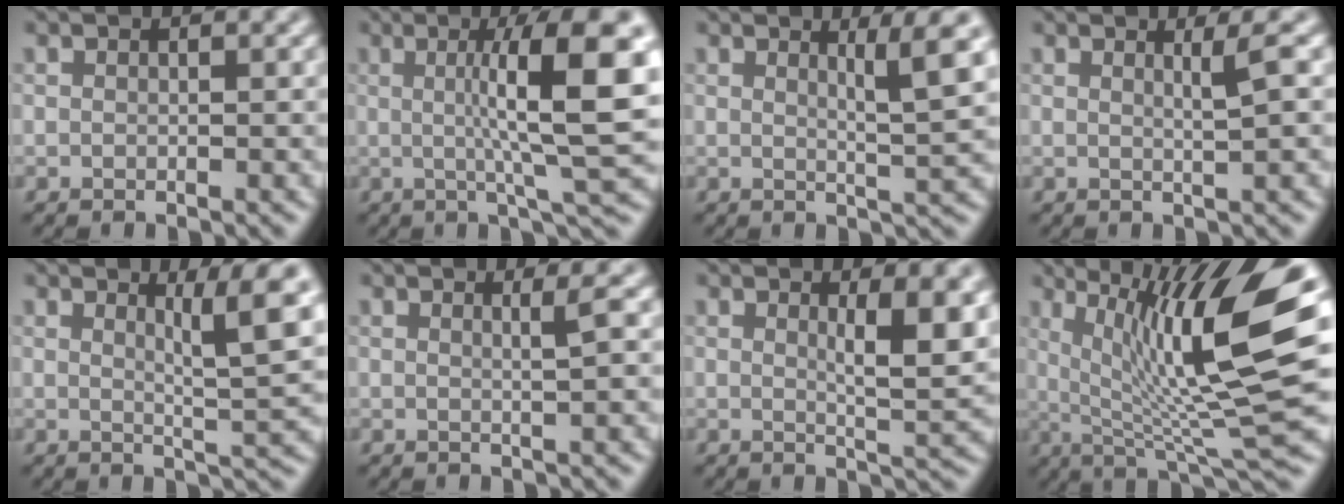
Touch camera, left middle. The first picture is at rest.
{"total": 9.9, "force": [1.2, 1.7, 9.7], "torque": [-0.127, 0.006, 0.019]}
{"total": 4.0, "force": [1.6, 0.5, 3.6], "torque": [-0.048, -0.004, 0.025]}
{"total": 2.0, "force": [0.7, 0.4, 1.9], "torque": [-0.024, 0.002, 0.006]}
{"total": 5.0, "force": [2.0, 0.7, 4.5], "torque": [-0.065, -0.006, 0.034]}
{"total": 1.7, "force": [0.5, 0.4, 1.6], "torque": [-0.017, 0.000, 0.002]}
{"total": 5.1, "force": [1.4, 1.1, 4.8], "torque": [-0.067, -0.006, 0.024]}
{"total": 13.2, "force": [3.2, 2.4, 12.6], "torque": [-0.198, 0.009, 0.060]}